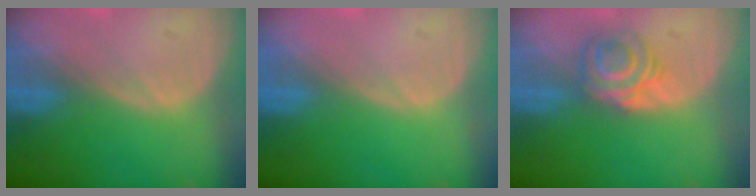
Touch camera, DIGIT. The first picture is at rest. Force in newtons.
{"total": 0.0}
{"total": 6.1, "press": 5.2, "slide": 3.2}